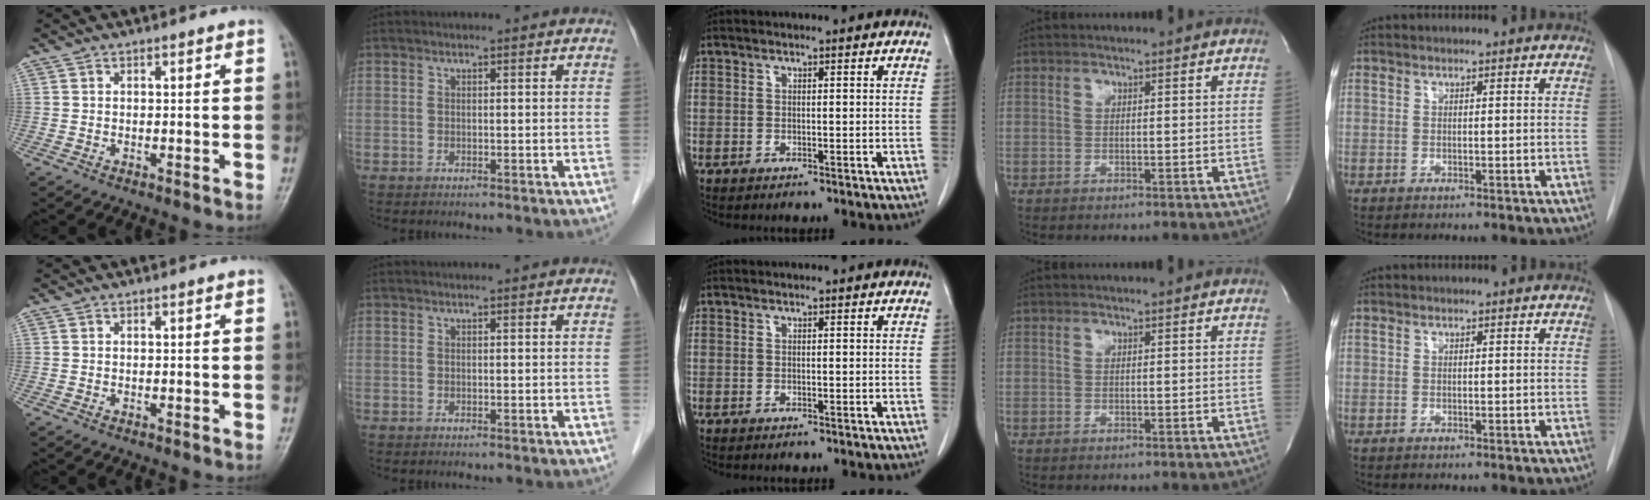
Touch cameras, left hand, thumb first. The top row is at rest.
{}